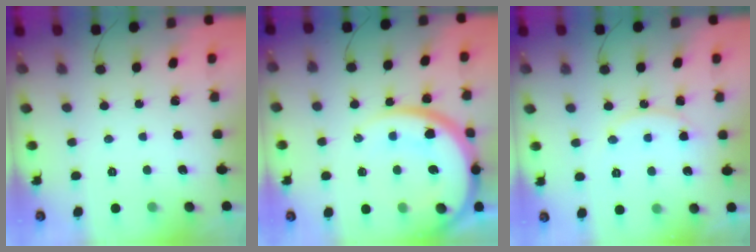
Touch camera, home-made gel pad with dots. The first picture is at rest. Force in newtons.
{"total": 18.8, "press": 18.6, "slide": 2.2}
{"total": 10.6, "press": 10.6, "slide": 0.8}